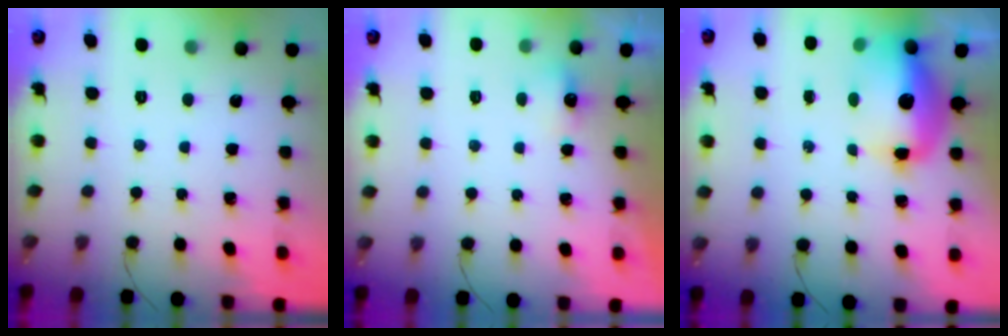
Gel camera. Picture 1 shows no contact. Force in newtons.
{"total": 2.3, "press": 2.2, "slide": 0.7}
{"total": 13.0, "press": 12.7, "slide": 2.9}